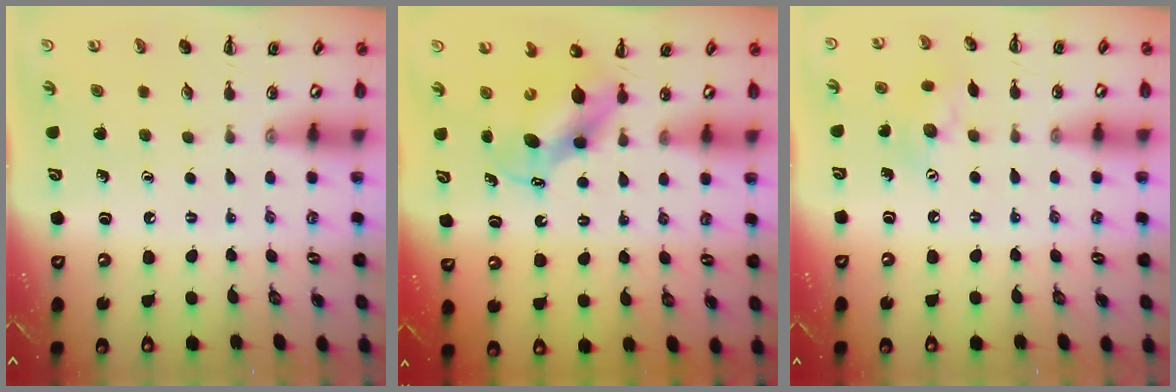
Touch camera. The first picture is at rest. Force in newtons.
{"total": 6.0, "press": 5.9, "slide": 0.8}
{"total": 7.8, "press": 7.7, "slide": 1.1}